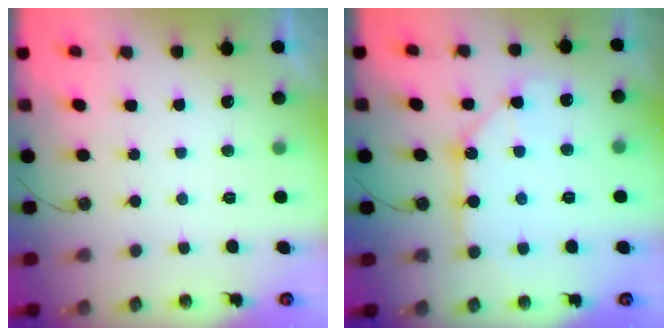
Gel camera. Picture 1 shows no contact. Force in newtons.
{"total": 9.4, "press": 9.4, "slide": 0.9}